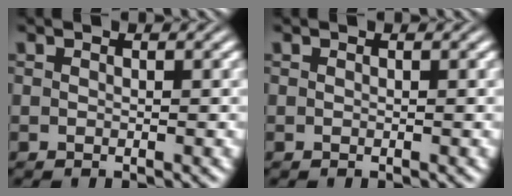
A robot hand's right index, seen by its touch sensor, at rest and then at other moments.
{"total": 0.0}